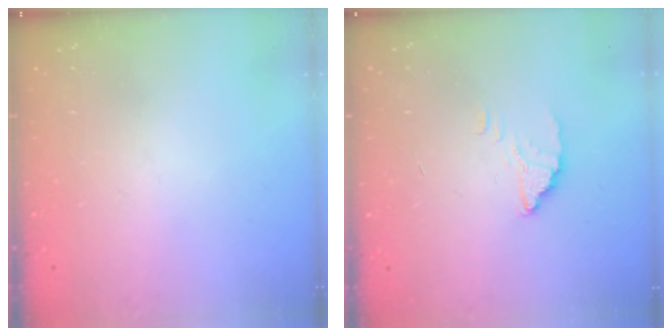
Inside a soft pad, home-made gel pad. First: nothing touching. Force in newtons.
{"total": 2.4, "press": 2.4, "slide": 0.0}